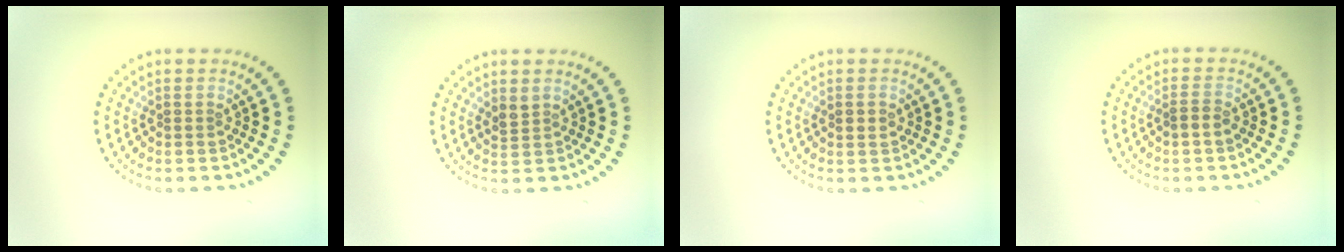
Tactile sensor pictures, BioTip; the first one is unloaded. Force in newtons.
{"total": 1.0, "press": 0.8, "slide": 0.7}
{"total": 1.4, "press": 1.4, "slide": 0.2}
{"total": 1.2, "press": 1.1, "slide": 0.4}